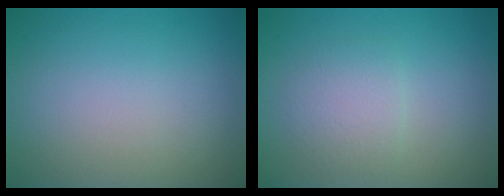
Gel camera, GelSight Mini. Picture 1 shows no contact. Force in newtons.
{"total": 2.3, "press": 2.3, "slide": 0.0}